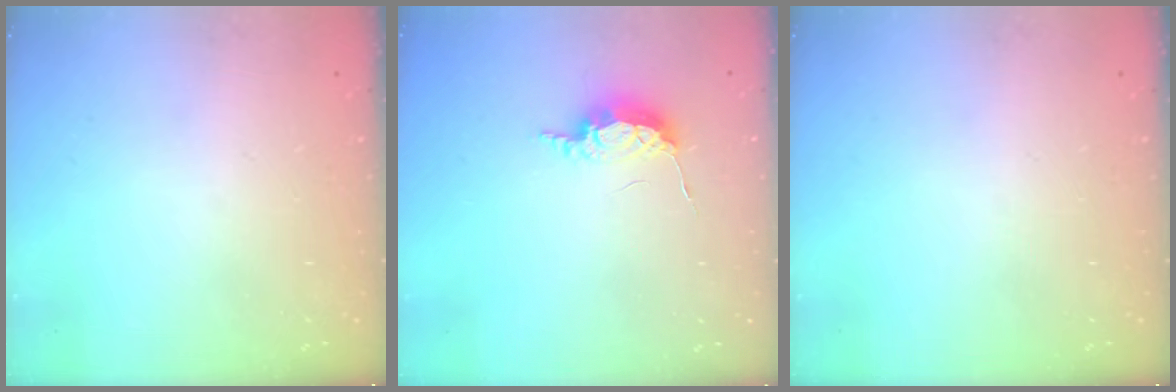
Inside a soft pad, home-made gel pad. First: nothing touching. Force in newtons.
{"total": 6.4, "press": 6.4, "slide": 0.5}
{"total": 0.0}